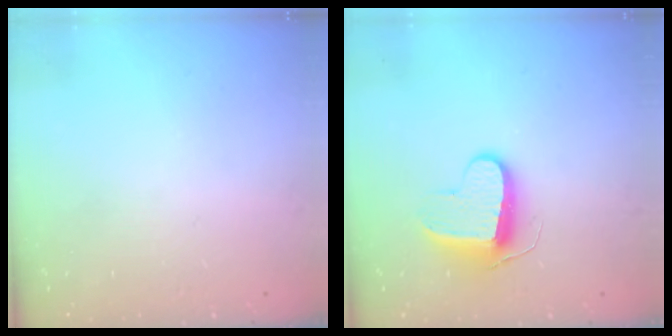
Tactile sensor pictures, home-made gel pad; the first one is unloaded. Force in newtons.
{"total": 9.6, "press": 9.6, "slide": 0.2}